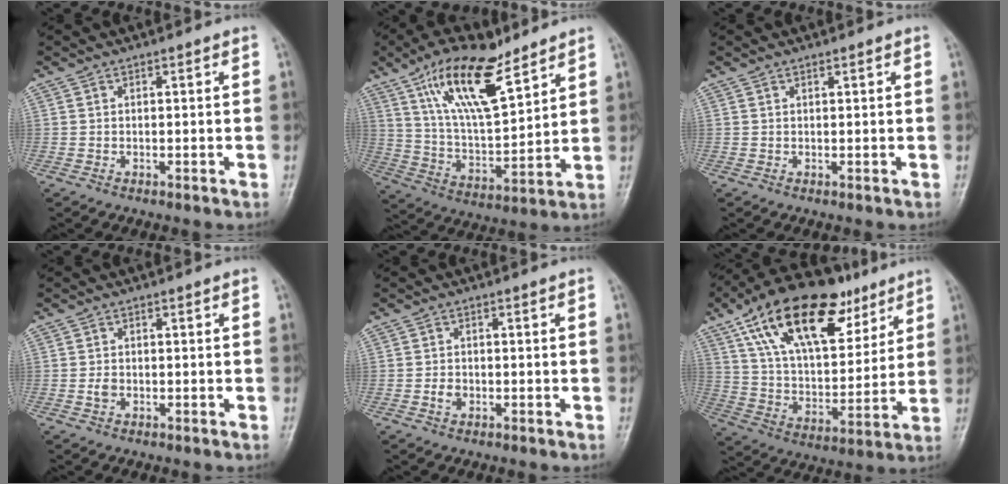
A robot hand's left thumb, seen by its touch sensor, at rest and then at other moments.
{"total": 17.4, "force": [10.7, 6.4, 12.2], "torque": [-0.190, -0.049, 0.202]}
{"total": 0.5, "force": [0.4, 0.2, 0.3], "torque": [-0.007, -0.003, 0.006]}
{"total": 1.6, "force": [-0.4, 1.2, 1.0], "torque": [-0.016, 0.002, -0.010]}
{"total": 2.0, "force": [-0.6, 1.5, 1.1], "torque": [-0.016, 0.006, -0.014]}
{"total": 25.6, "force": [14.0, 12.8, 17.2], "torque": [-0.264, -0.020, 0.241]}